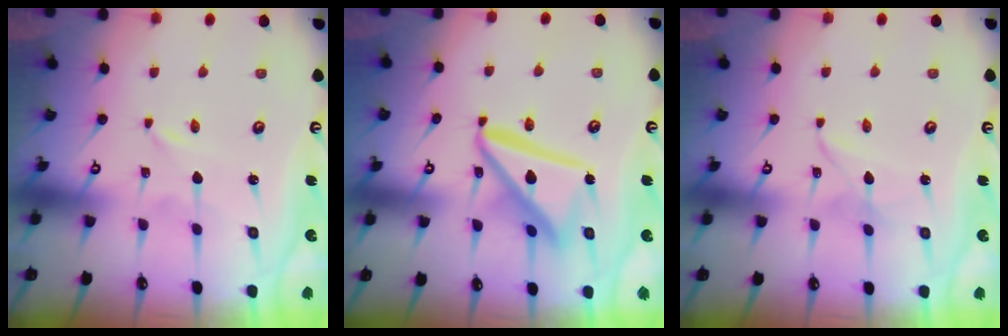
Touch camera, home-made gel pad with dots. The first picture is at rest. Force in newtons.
{"total": 15.6, "press": 15.5, "slide": 1.5}
{"total": 3.2, "press": 3.2, "slide": 0.3}